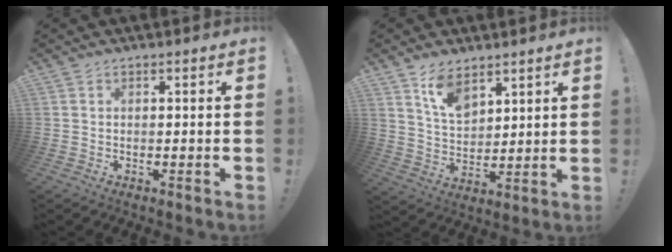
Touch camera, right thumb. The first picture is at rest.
{"total": 9.6, "force": [6.9, 5.0, 4.4], "torque": [-0.087, -0.036, 0.132]}